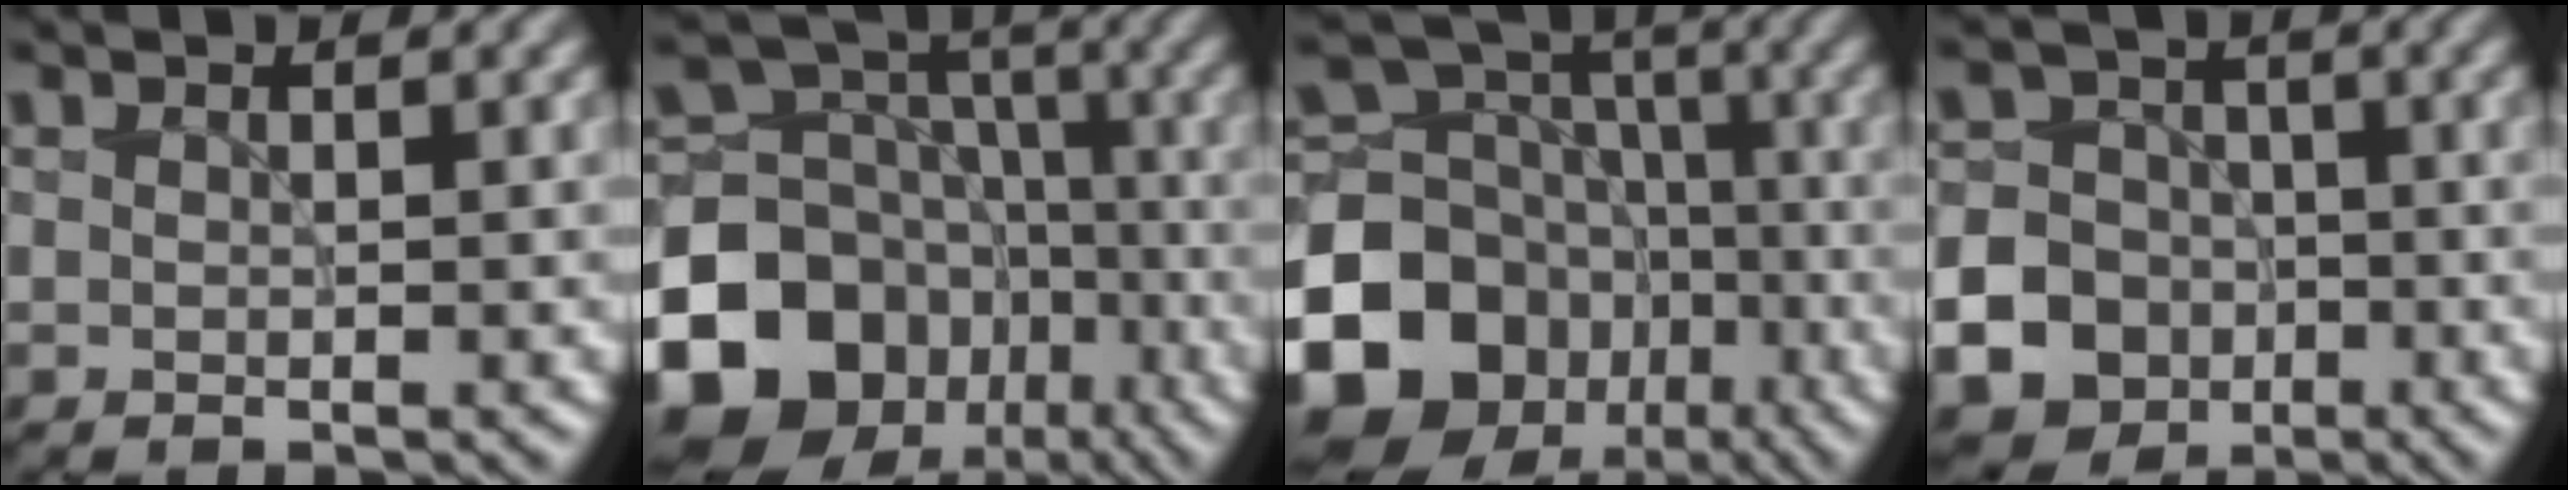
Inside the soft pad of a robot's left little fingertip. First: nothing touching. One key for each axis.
{"total": 16.5, "fx": -7.4, "fy": 13.0, "fz": 6.9, "tx": -0.175, "ty": -0.017, "tz": -0.130}
{"total": 17.2, "fx": -7.0, "fy": 13.9, "fz": 7.3, "tx": -0.176, "ty": -0.025, "tz": -0.134}
{"total": 22.6, "fx": -8.1, "fy": 20.7, "fz": 3.9, "tx": -0.127, "ty": -0.052, "tz": -0.175}